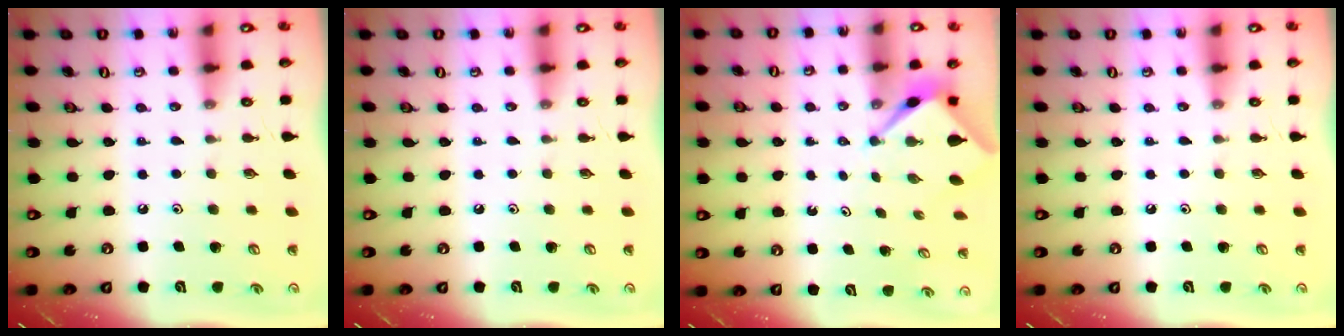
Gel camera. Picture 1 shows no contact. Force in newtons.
{"total": 0.0}
{"total": 2.6, "press": 2.6, "slide": 0.1}
{"total": 0.0}